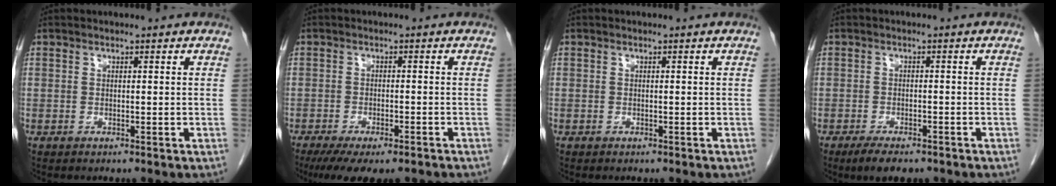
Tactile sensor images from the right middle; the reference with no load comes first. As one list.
[{"total": 10.6, "force": [-8.0, 3.0, 6.1], "torque": [-0.089, -0.012, -0.117]}, {"total": 0.0}, {"total": 5.1, "force": [-3.7, 1.8, 2.9], "torque": [-0.048, -0.007, -0.055]}]